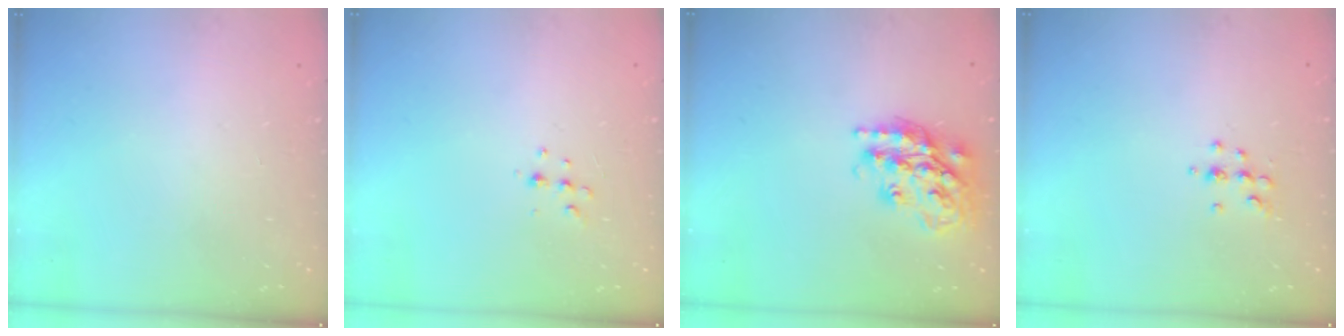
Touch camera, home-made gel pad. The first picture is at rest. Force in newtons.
{"total": 5.6, "press": 5.6, "slide": 0.7}
{"total": 20.4, "press": 20.3, "slide": 1.7}
{"total": 5.0, "press": 4.8, "slide": 1.4}